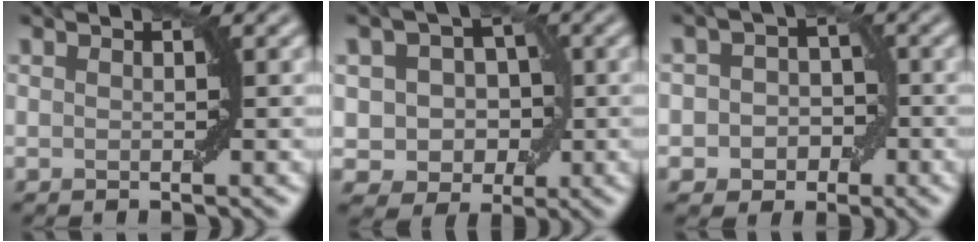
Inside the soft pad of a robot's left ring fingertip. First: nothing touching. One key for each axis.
{"total": 4.6, "fx": 0.2, "fy": 4.0, "fz": 2.3, "tx": -0.011, "ty": 0.004, "tz": -0.010}
{"total": 4.3, "fx": -1.1, "fy": 3.9, "fz": 1.6, "tx": 0.006, "ty": 0.017, "tz": -0.031}